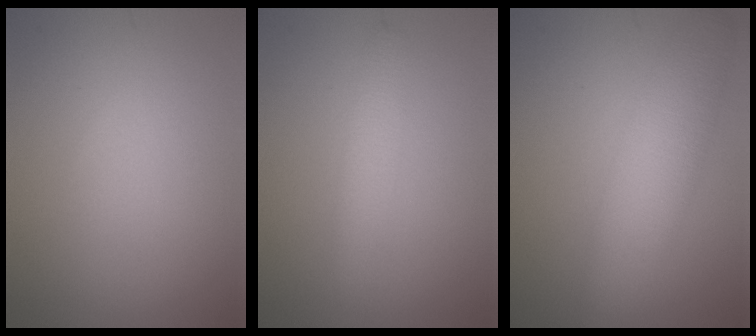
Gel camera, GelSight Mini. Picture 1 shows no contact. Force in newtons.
{"total": 2.1, "press": 2.1, "slide": 0.2}
{"total": 6.2, "press": 6.2, "slide": 0.3}